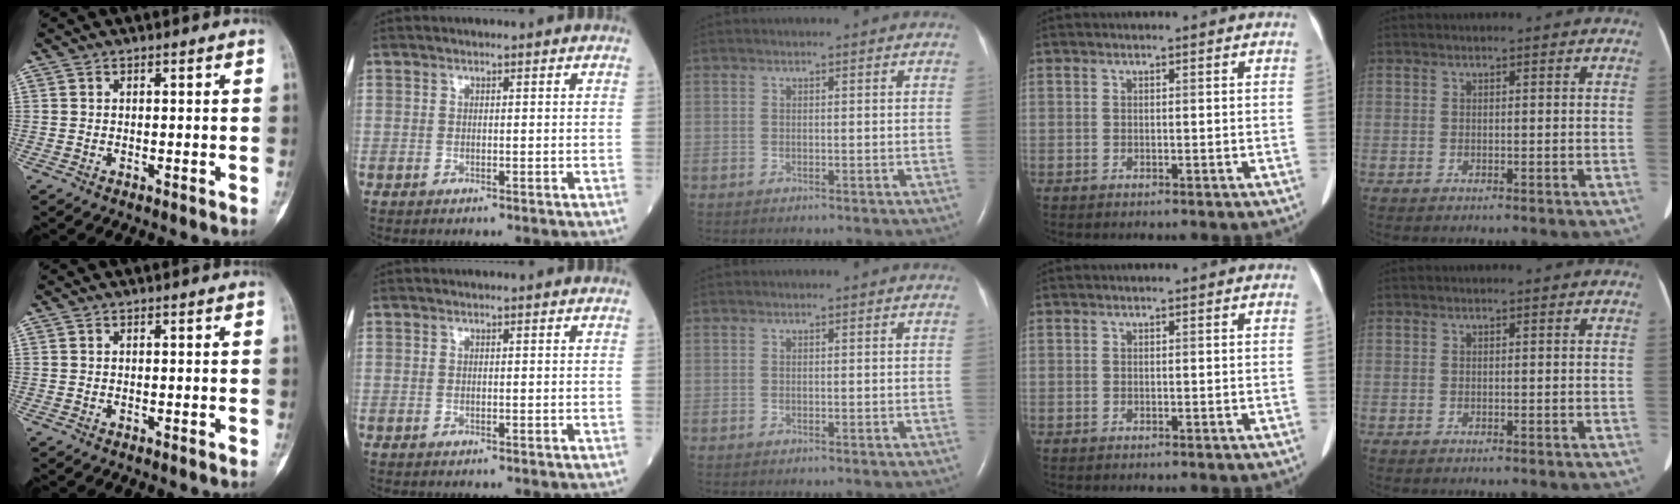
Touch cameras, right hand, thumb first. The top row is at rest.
{}